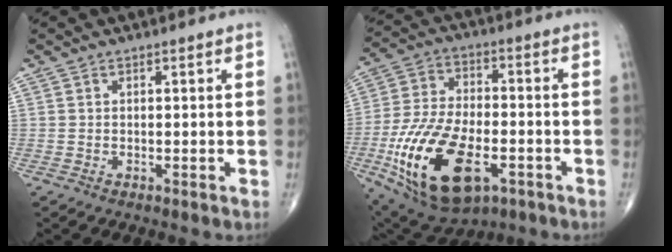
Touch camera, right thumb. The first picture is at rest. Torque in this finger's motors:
{"motor_torque": [0.71, 0.53, 1.81, -0.43, 0.62]}